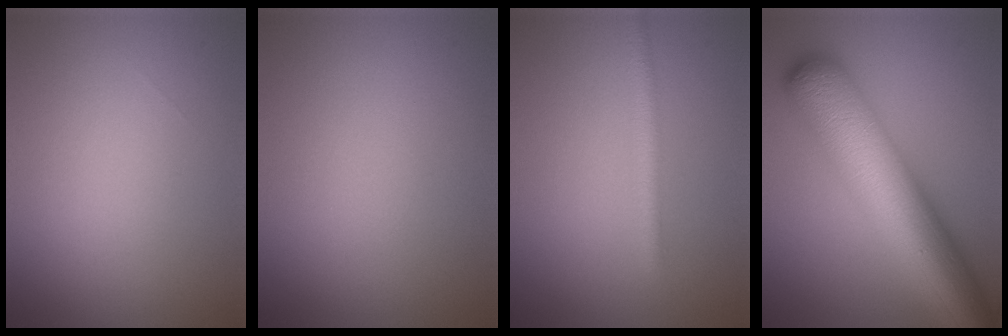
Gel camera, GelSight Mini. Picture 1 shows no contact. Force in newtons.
{"total": 0.0}
{"total": 2.2, "press": 2.1, "slide": 0.1}
{"total": 12.2, "press": 12.2, "slide": 0.4}